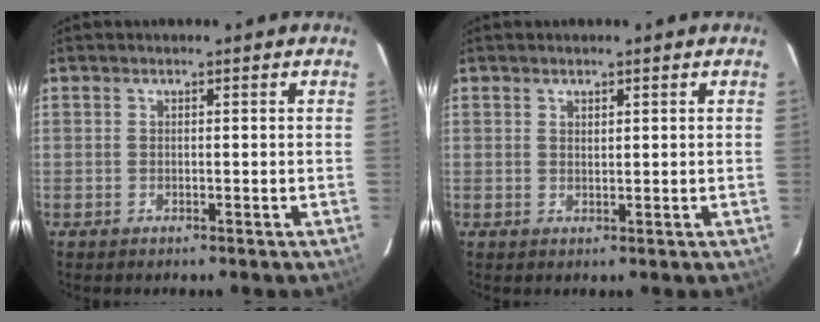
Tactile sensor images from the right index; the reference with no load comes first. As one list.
[{"total": 1.0, "force": [0.7, 0.4, 0.5], "torque": [-0.006, 0.002, 0.014]}]